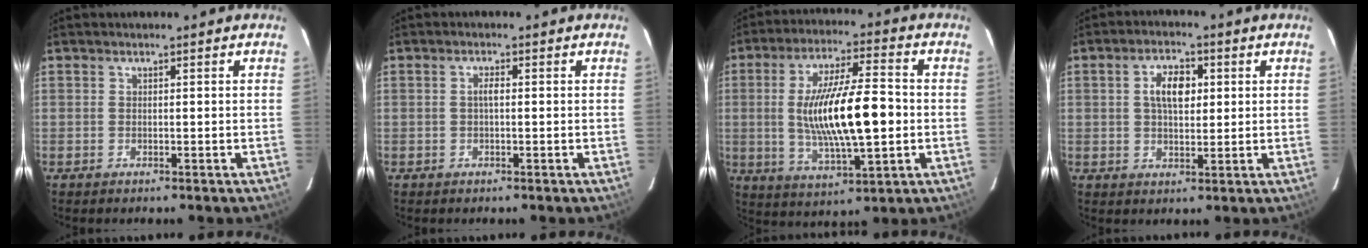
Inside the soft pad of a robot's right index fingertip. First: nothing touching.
{"total": 1.3, "force": [-0.1, 0.4, 1.2], "torque": [-0.023, 0.004, -0.003]}
{"total": 16.9, "force": [-1.1, 4.4, 16.3], "torque": [-0.295, -0.003, -0.009]}
{"total": 6.1, "force": [1.3, 3.4, 4.9], "torque": [-0.085, 0.013, 0.025]}